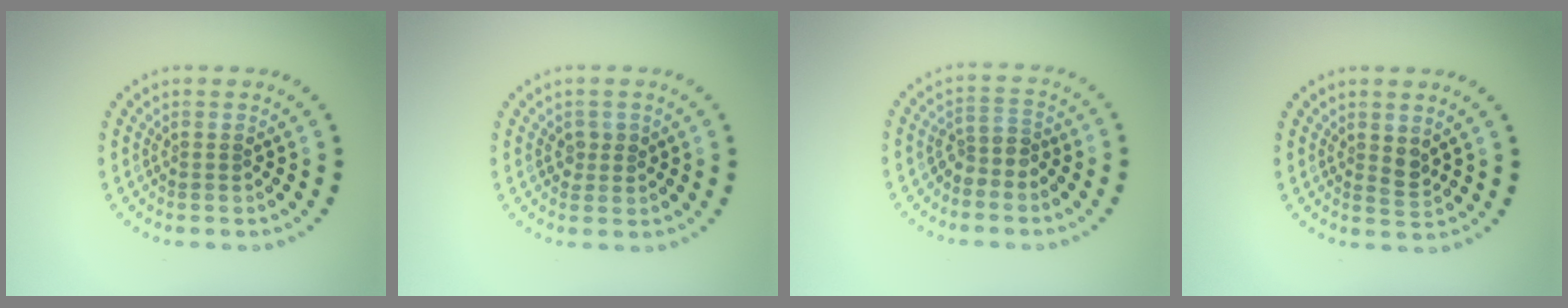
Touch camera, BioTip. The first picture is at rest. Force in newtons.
{"total": 1.3, "press": 1.2, "slide": 0.4}
{"total": 2.3, "press": 1.6, "slide": 1.5}
{"total": 1.2, "press": 1.0, "slide": 0.5}